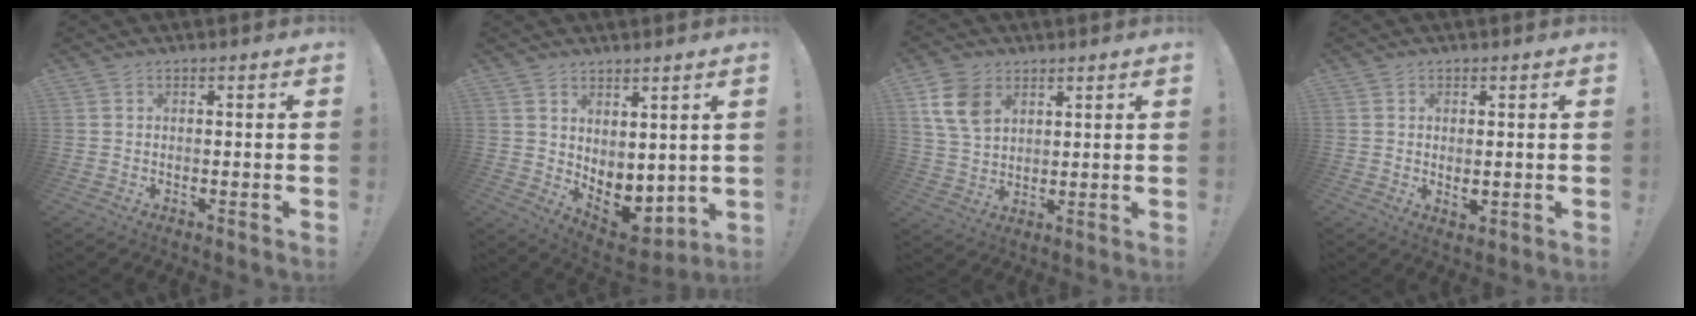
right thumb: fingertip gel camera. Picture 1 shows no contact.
{"total": 6.9, "force": [0.3, 5.6, 4.0], "torque": [-0.030, -0.019, 0.020]}
{"total": 11.3, "force": [5.0, 7.9, 6.2], "torque": [-0.113, -0.006, 0.101]}
{"total": 2.2, "force": [0.3, 0.9, 2.0], "torque": [-0.026, -0.002, 0.007]}